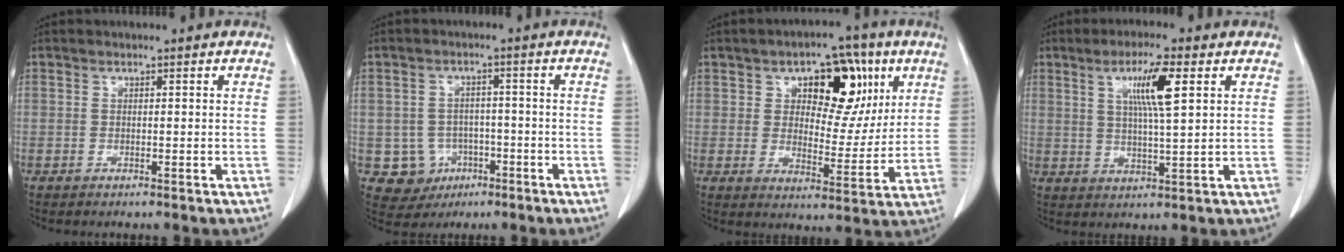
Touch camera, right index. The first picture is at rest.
{"total": 6.3, "force": [-2.0, 5.9, 1.1], "torque": [-0.018, 0.008, -0.020]}
{"total": 13.0, "force": [5.4, 7.0, 9.5], "torque": [-0.123, 0.022, 0.086]}
{"total": 7.6, "force": [2.8, 0.2, 7.0], "torque": [-0.129, 0.000, 0.050]}